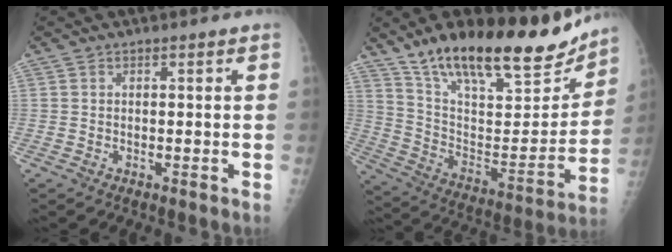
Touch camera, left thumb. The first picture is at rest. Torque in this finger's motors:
{"motor_torque": [0.38, 0.27, 1.43, -1.34, 0.14]}